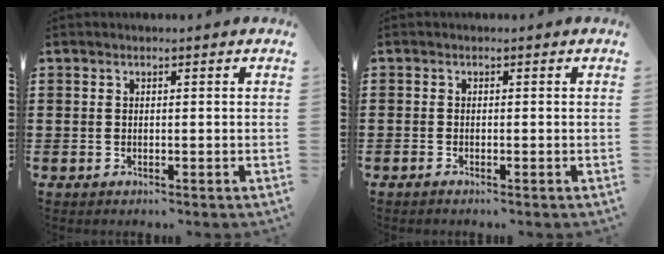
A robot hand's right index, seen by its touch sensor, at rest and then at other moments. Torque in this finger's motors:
{"motor_torque": [0.14, -0.07, 0.06, 0.01]}